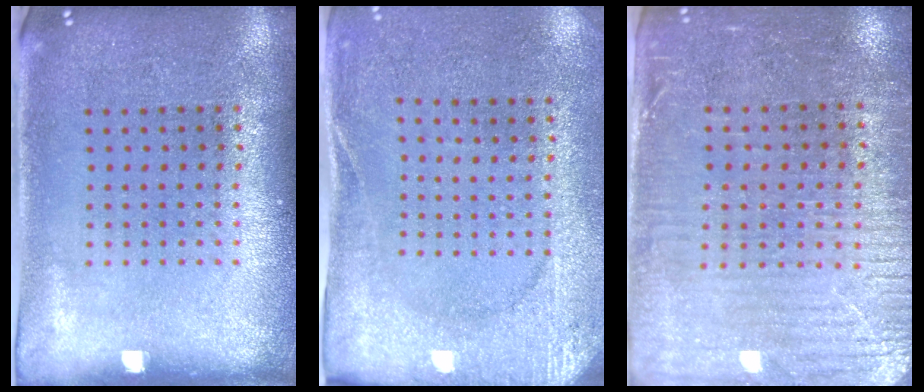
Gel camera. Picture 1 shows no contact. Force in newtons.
{"total": 2.6, "press": 2.4, "slide": 1.0}
{"total": 3.5, "press": 3.0, "slide": 1.7}